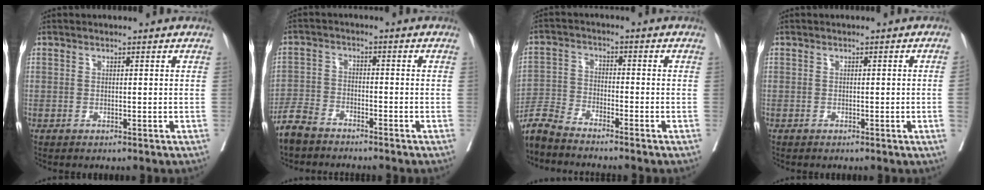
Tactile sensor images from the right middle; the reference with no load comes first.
{"total": 5.1, "force": [-4.5, 1.8, 1.3], "torque": [-0.038, -0.010, -0.091]}
{"total": 8.0, "force": [-7.8, 0.4, 1.8], "torque": [-0.038, -0.009, -0.155]}
{"total": 1.5, "force": [-0.2, -0.6, 1.4], "torque": [-0.018, -0.005, -0.001]}